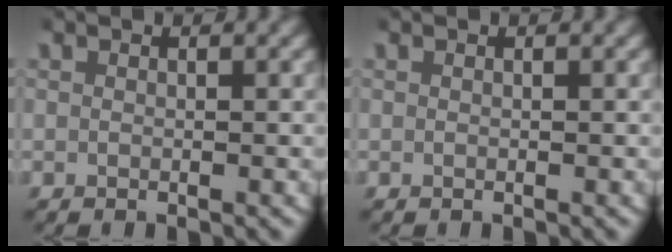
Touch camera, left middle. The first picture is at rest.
{"total": 0.0}